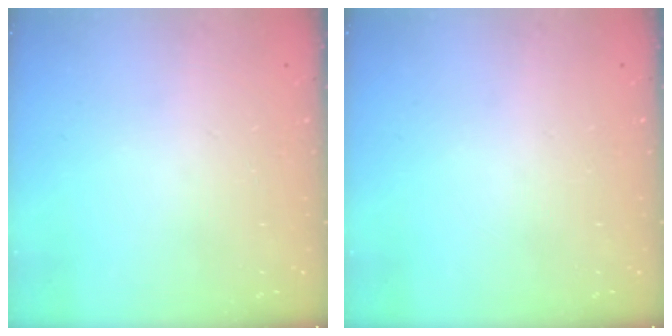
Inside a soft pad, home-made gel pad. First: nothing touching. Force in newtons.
{"total": 0.0}